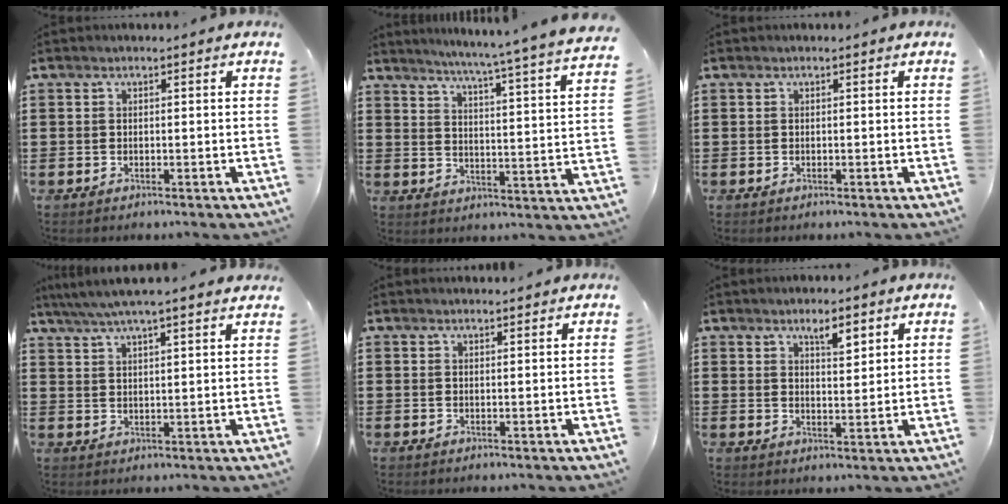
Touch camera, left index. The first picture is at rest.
{"total": 5.3, "force": [4.5, -1.6, 2.4], "torque": [-0.058, -0.052, 0.064]}
{"total": 0.0}
{"total": 4.9, "force": [4.2, -0.1, 2.4], "torque": [-0.058, -0.014, 0.074]}
{"total": 0.8, "force": [0.8, 0.0, 0.1], "torque": [-0.005, -0.002, 0.016]}
{"total": 3.9, "force": [2.7, 1.3, 2.4], "torque": [-0.036, 0.000, 0.045]}